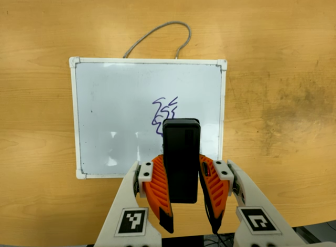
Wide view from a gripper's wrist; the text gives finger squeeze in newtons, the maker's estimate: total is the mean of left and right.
{"total": 9.6, "left": 6.7, "right": 12.6}